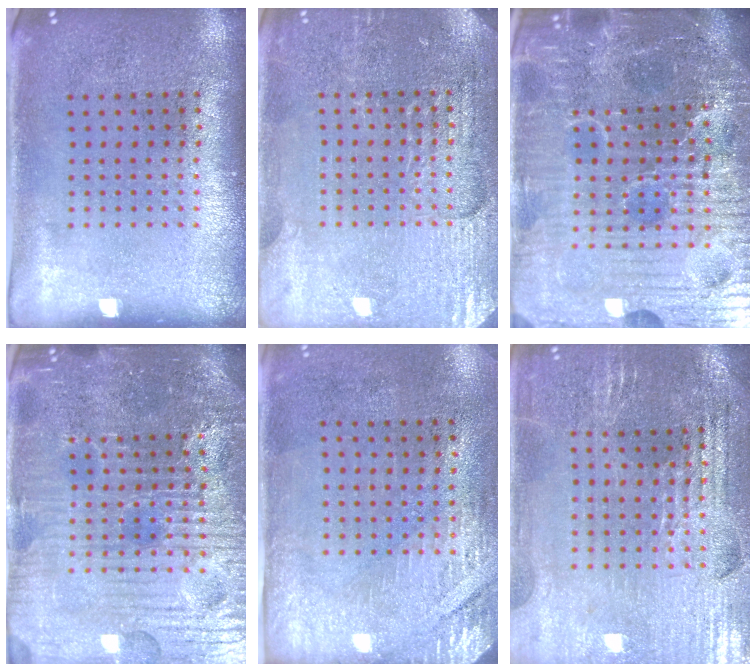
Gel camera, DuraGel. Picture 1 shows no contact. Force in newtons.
{"total": 3.3, "press": 3.3, "slide": 0.7}
{"total": 7.3, "press": 6.6, "slide": 3.1}
{"total": 5.6, "press": 5.3, "slide": 1.9}
{"total": 2.9, "press": 2.5, "slide": 1.4}
{"total": 2.8, "press": 2.8, "slide": 0.4}